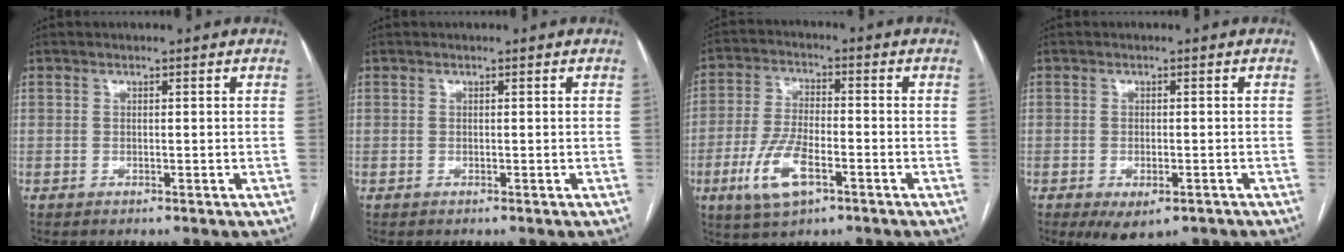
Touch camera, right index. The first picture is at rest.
{"total": 0.0}
{"total": 8.4, "force": [-3.6, 3.1, 6.9], "torque": [-0.151, -0.008, -0.064]}
{"total": 5.2, "force": [-3.2, 2.4, 3.4], "torque": [-0.051, -0.007, -0.041]}